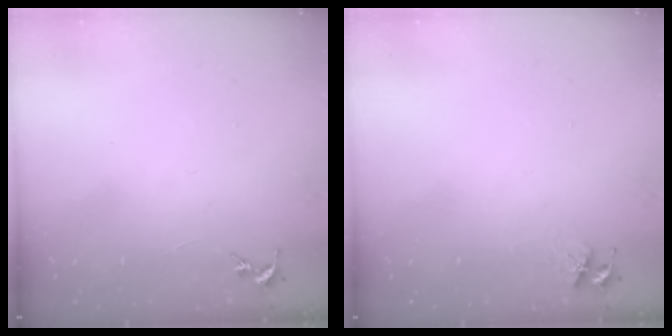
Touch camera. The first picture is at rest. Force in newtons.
{"total": 3.5, "press": 3.5, "slide": 0.5}